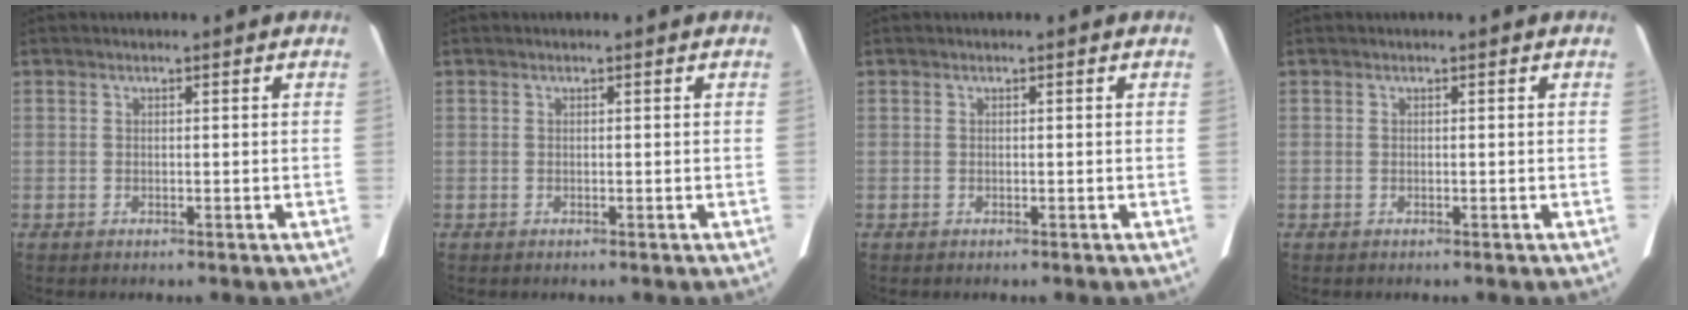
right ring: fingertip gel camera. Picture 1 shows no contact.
{"total": 0.0}
{"total": 0.0}
{"total": 0.0}